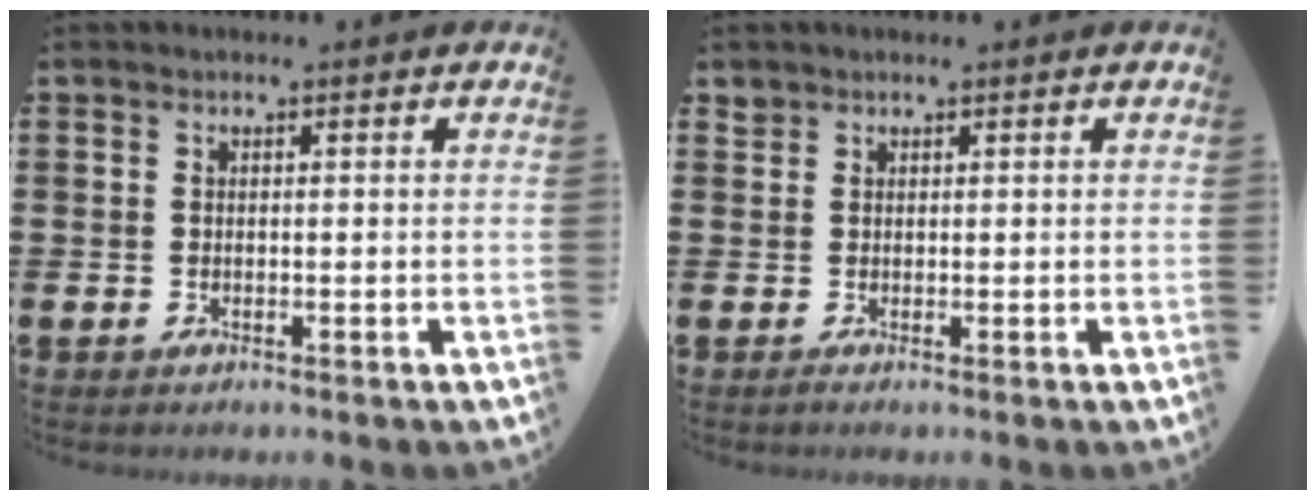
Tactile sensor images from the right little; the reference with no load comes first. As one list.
[{"total": 0.7, "force": [0.6, 0.3, -0.1], "torque": [0.016, -0.004, 0.008]}]